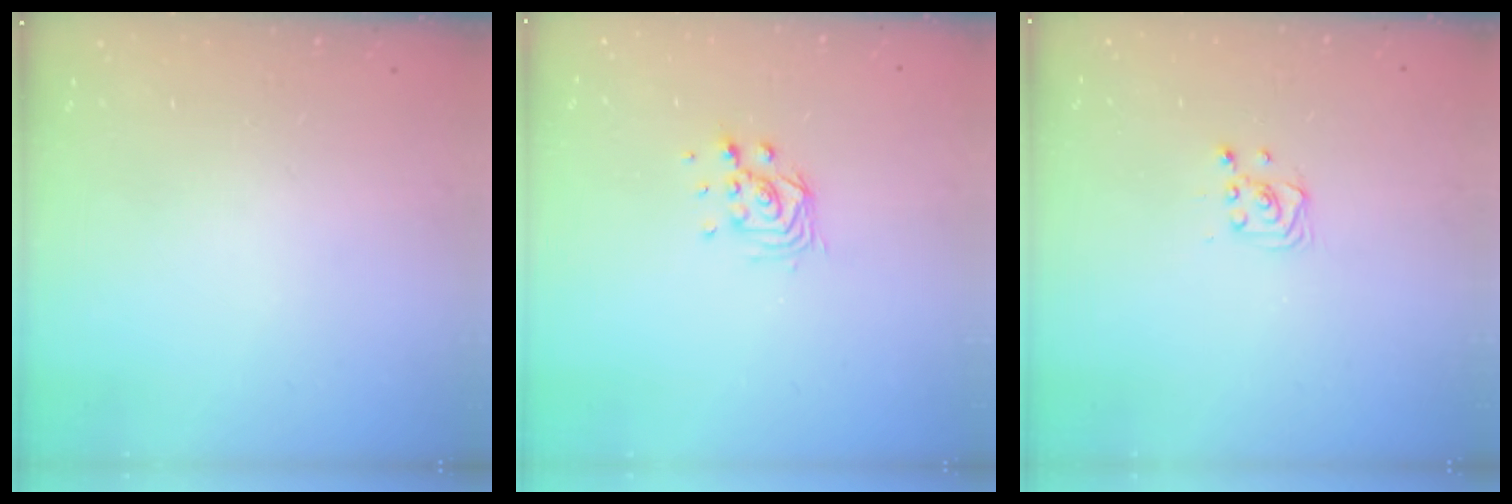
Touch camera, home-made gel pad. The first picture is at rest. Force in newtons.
{"total": 8.3, "press": 8.3, "slide": 0.5}
{"total": 2.9, "press": 2.9, "slide": 0.4}